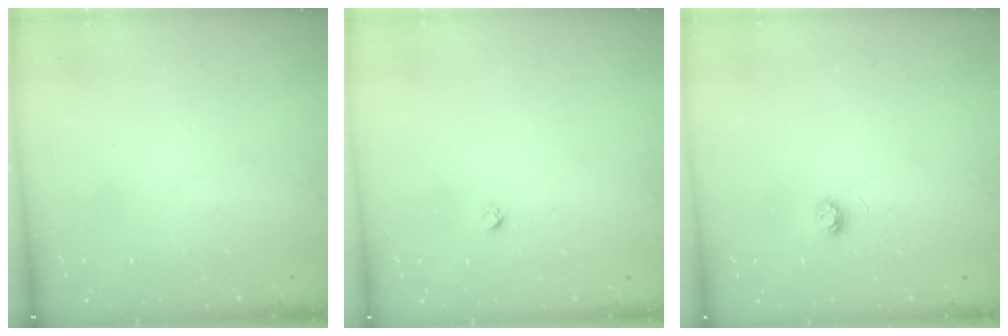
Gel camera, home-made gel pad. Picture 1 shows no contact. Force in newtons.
{"total": 1.9, "press": 1.9, "slide": 0.1}
{"total": 3.4, "press": 3.4, "slide": 0.4}